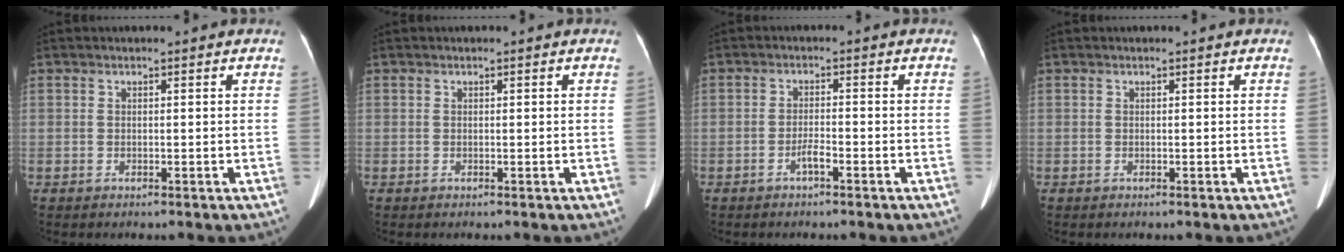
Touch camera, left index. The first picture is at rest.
{"total": 0.0}
{"total": 2.0, "force": [-1.3, 0.2, 1.5], "torque": [-0.027, 0.002, -0.025]}
{"total": 0.0}